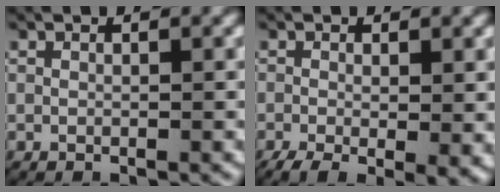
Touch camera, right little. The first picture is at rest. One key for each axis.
{"total": 3.5, "fx": -1.5, "fy": 1.5, "fz": 2.8, "tx": -0.048, "ty": -0.022, "tz": -0.015}